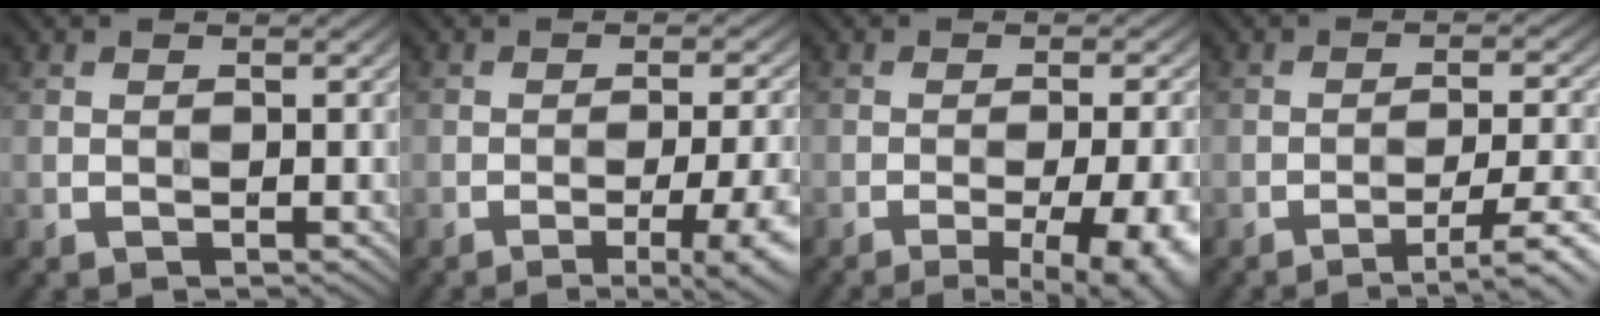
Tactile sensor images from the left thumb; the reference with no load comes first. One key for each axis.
{"total": 9.3, "fx": -3.7, "fy": 2.6, "fz": 8.2, "tx": -0.098, "ty": 0.002, "tz": -0.044}
{"total": 14.4, "fx": -6.8, "fy": 4.8, "fz": 11.8, "tx": -0.115, "ty": 0.012, "tz": -0.075}
{"total": 5.7, "fx": -3.3, "fy": 1.0, "fz": 4.6, "tx": -0.080, "ty": 0.005, "tz": -0.049}